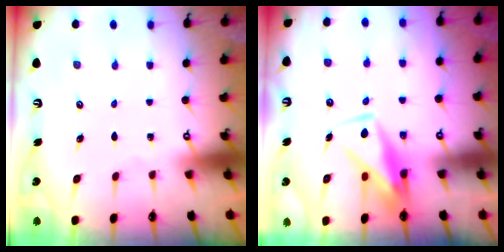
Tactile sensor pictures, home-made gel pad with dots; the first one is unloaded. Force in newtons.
{"total": 8.0, "press": 7.9, "slide": 0.9}